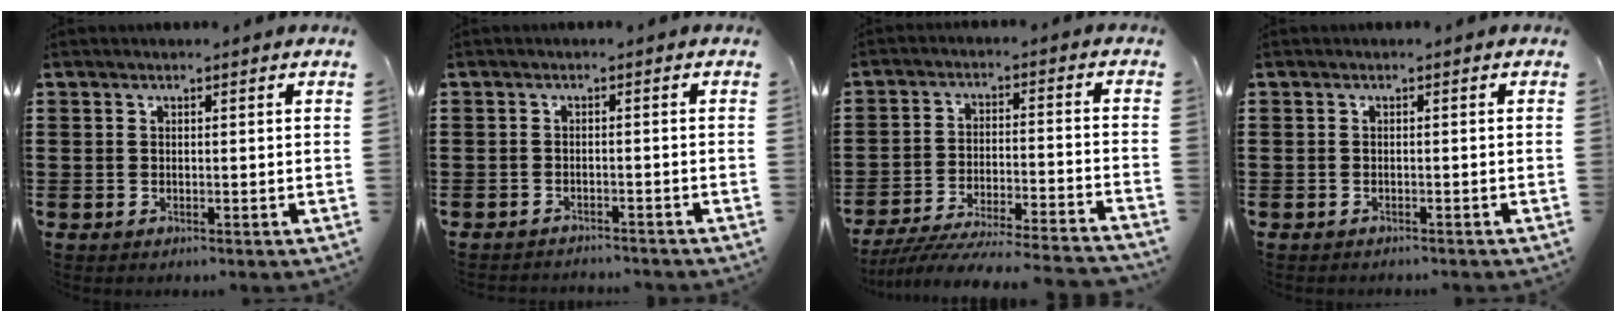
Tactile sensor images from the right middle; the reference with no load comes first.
{"total": 1.6, "force": [-1.6, 0.0, -0.1], "torque": [-0.005, 0.000, -0.034]}
{"total": 6.5, "force": [-6.2, -0.2, 1.8], "torque": [-0.036, -0.011, -0.123]}
{"total": 0.6, "force": [-0.6, 0.0, 0.0], "torque": [-0.002, -0.001, -0.013]}